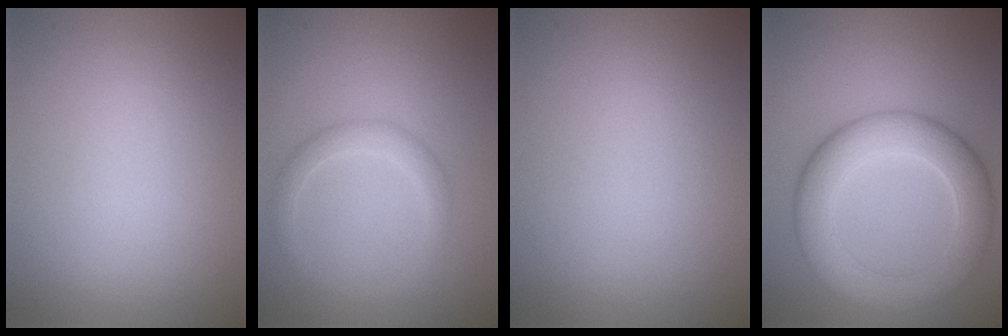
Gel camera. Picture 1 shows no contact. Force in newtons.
{"total": 2.1, "press": 2.1, "slide": 0.1}
{"total": 0.0}
{"total": 7.2, "press": 7.2, "slide": 0.4}